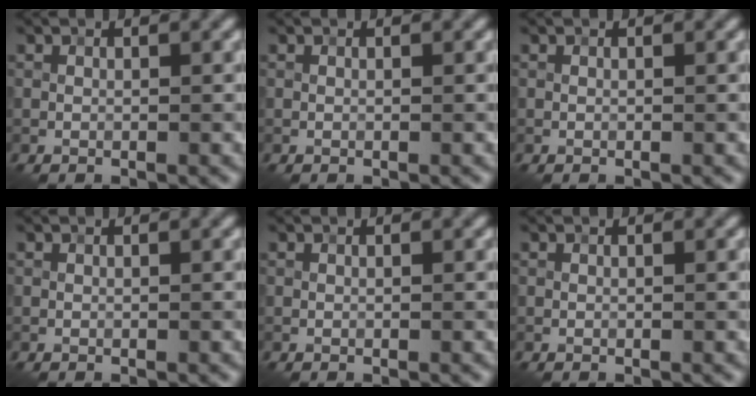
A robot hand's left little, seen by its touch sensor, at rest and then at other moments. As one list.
[{"total": 0.0}, {"total": 0.0}, {"total": 0.0}, {"total": 0.0}, {"total": 0.0}]